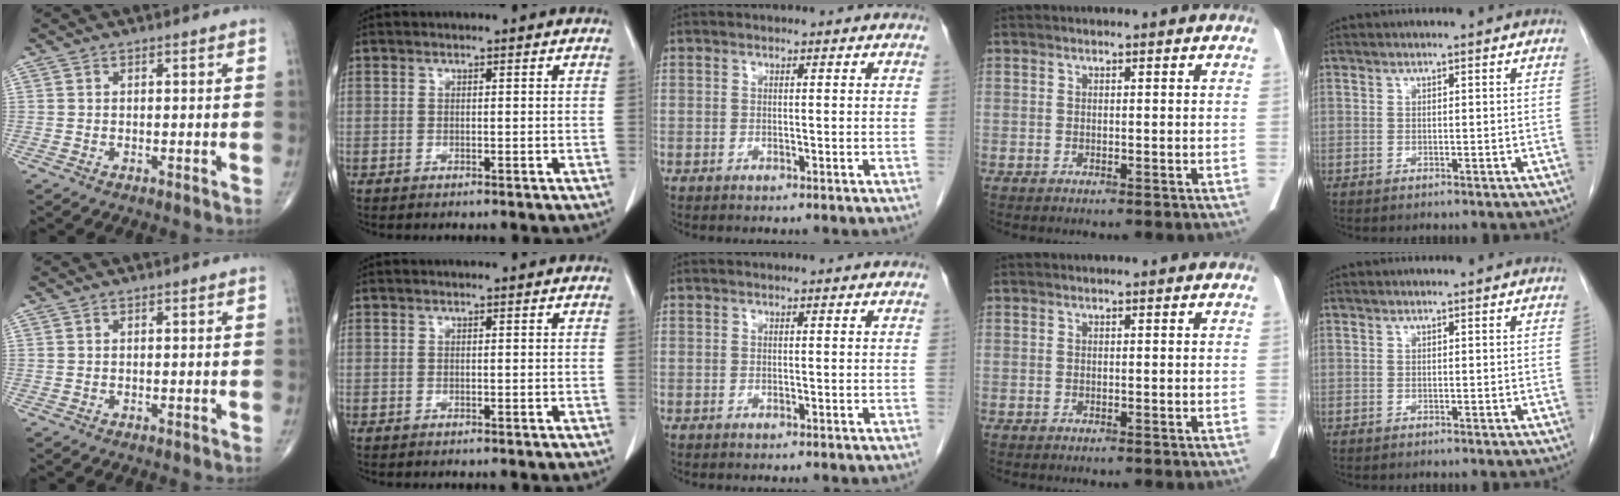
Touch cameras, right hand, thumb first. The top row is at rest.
{}